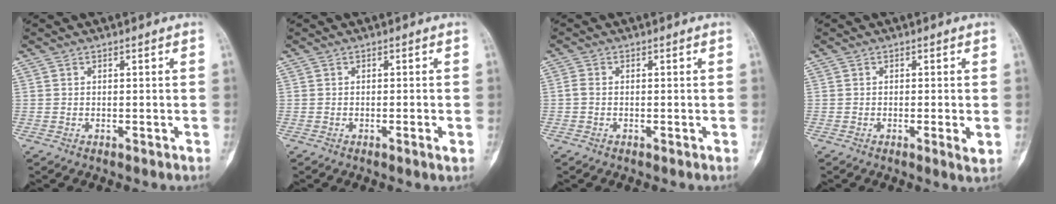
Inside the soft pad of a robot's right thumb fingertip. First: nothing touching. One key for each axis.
{"total": 1.4, "fx": -0.5, "fy": 0.1, "fz": 1.3, "tx": -0.025, "ty": -0.004, "tz": -0.009}
{"total": 1.2, "fx": -0.2, "fy": 0.8, "fz": 0.8, "tx": -0.021, "ty": 0.000, "tz": -0.009}
{"total": 2.4, "fx": -0.4, "fy": 0.3, "fz": 2.4, "tx": -0.044, "ty": -0.008, "tz": -0.010}